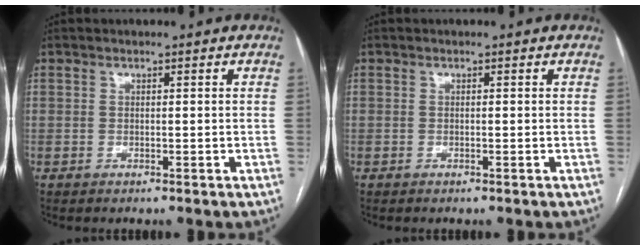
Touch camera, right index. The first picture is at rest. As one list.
[{"total": 0.0}]